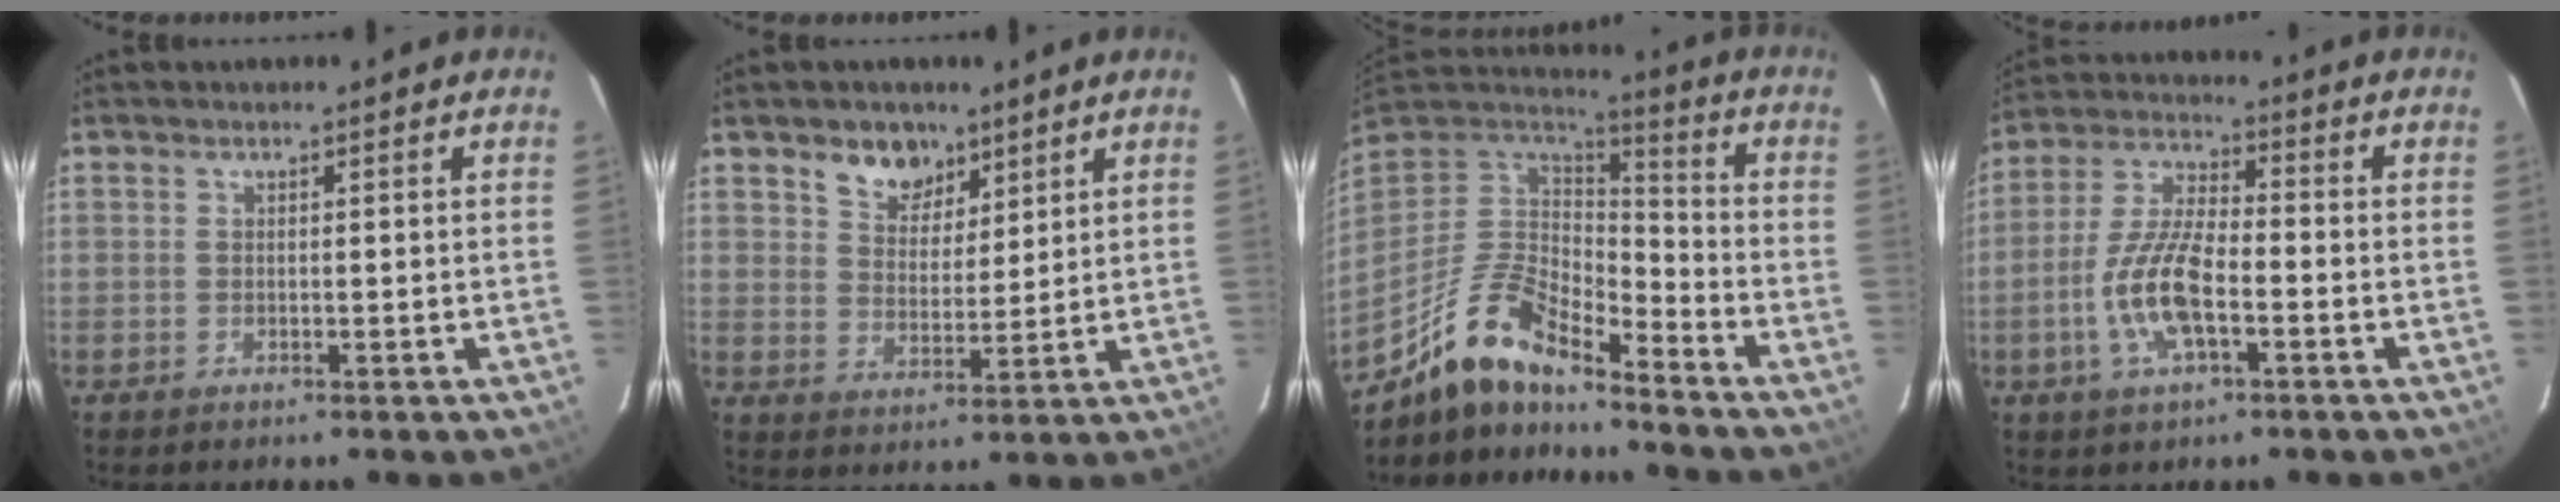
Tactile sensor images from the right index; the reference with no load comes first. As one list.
[{"total": 6.9, "force": [4.7, 4.5, 2.4], "torque": [-0.036, 0.007, 0.087]}, {"total": 14.9, "force": [-11.9, 4.2, 7.8], "torque": [-0.165, -0.002, -0.234]}, {"total": 11.9, "force": [-3.8, 4.3, 10.4], "torque": [-0.220, 0.002, -0.076]}]